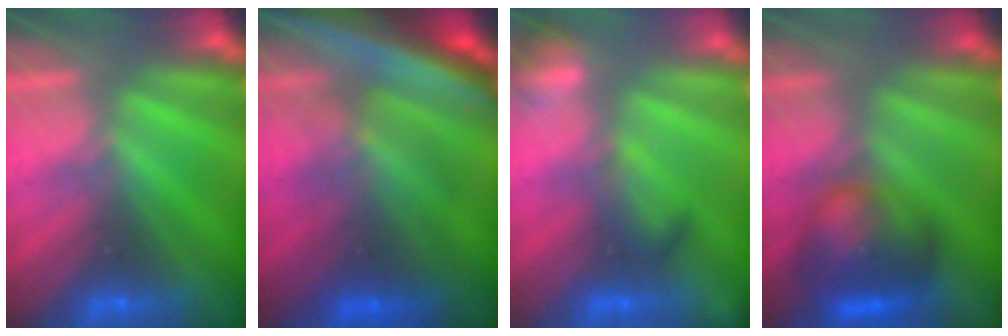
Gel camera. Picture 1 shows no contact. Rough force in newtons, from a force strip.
{"total": 6.9}
{"total": 2.4}
{"total": 8.9}